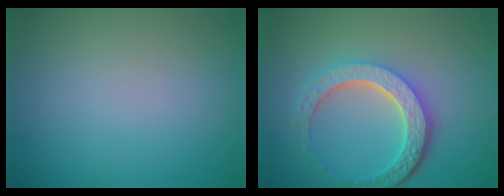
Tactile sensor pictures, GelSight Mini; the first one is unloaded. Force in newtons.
{"total": 5.8, "press": 4.3, "slide": 3.8}